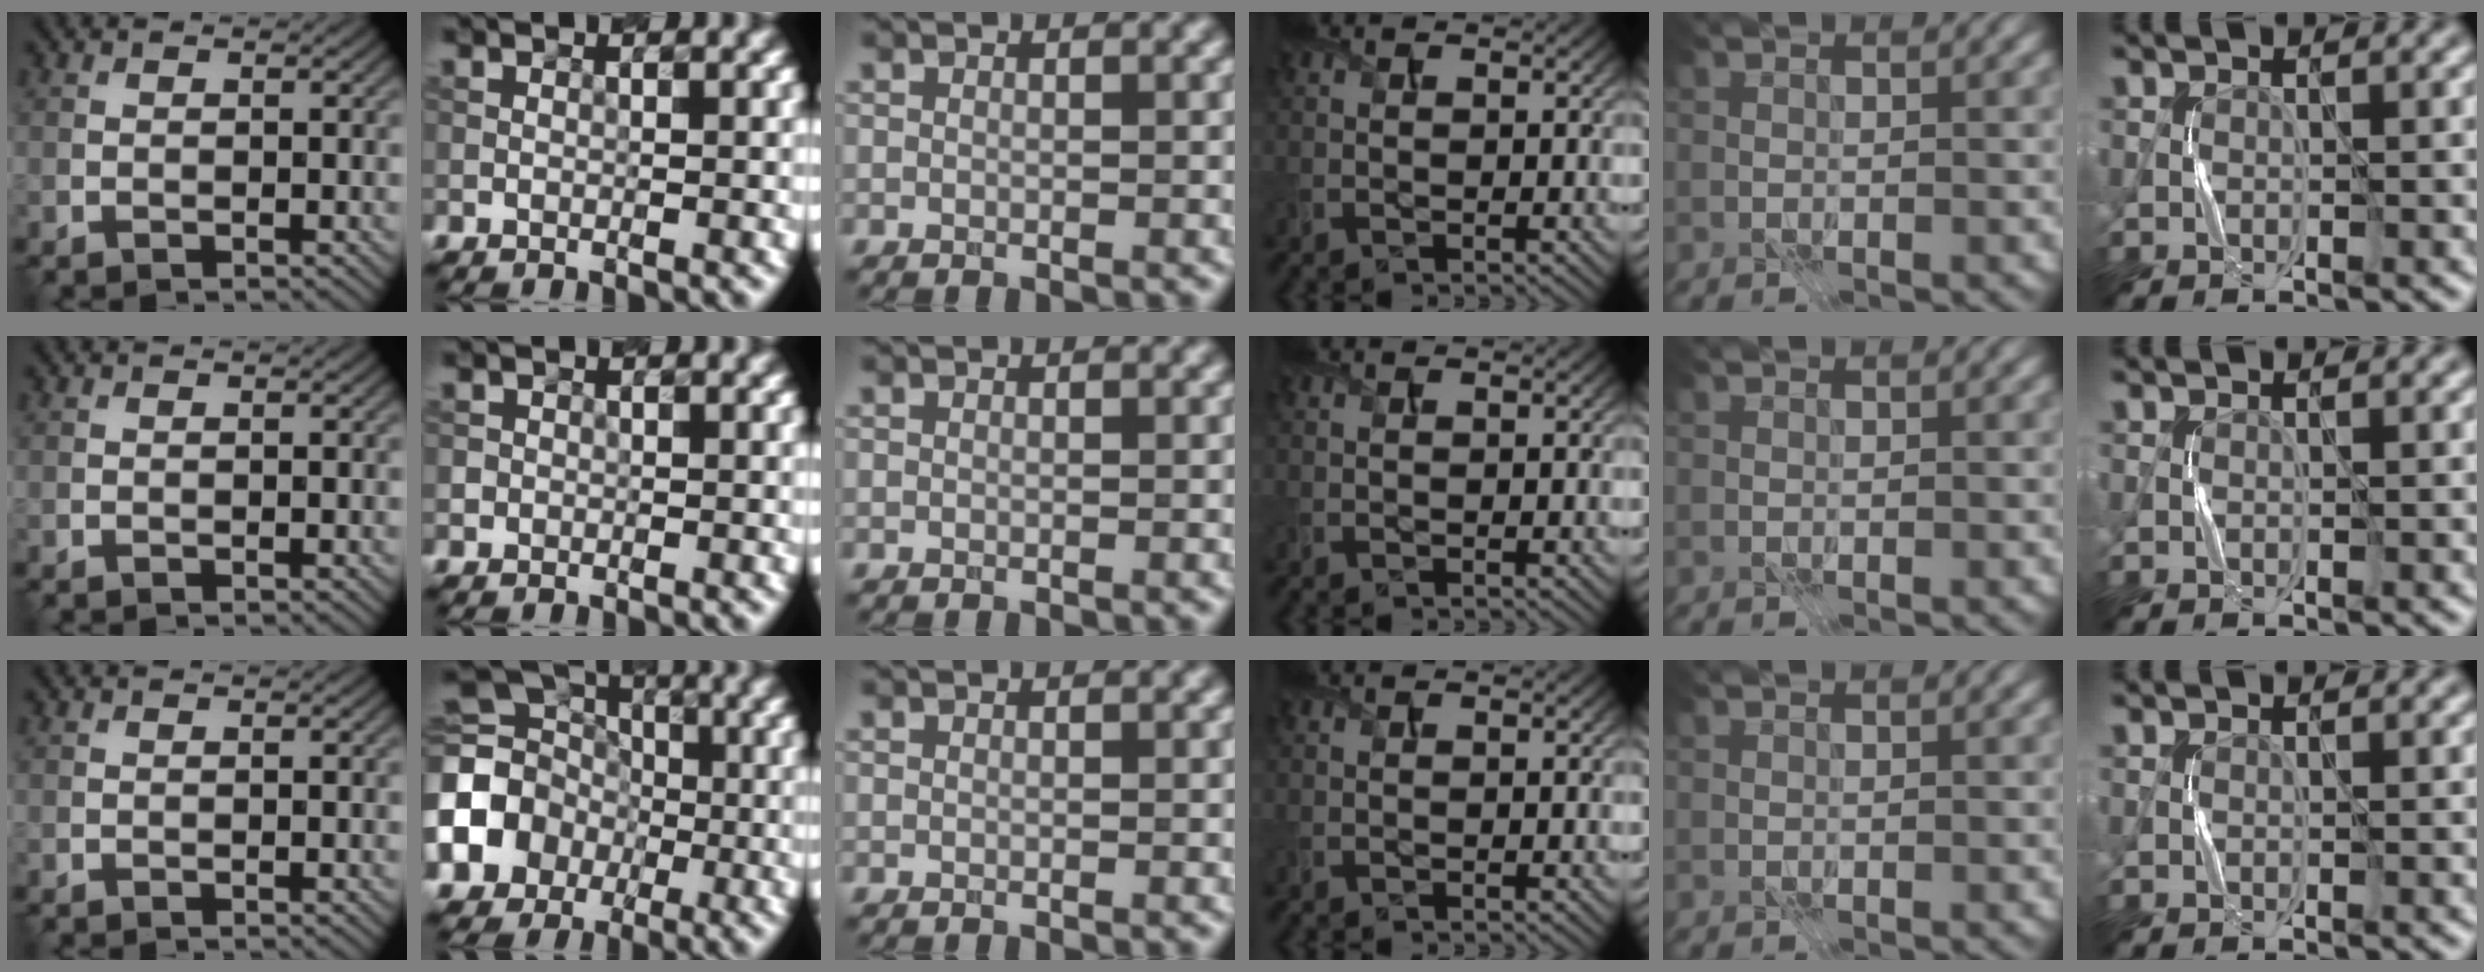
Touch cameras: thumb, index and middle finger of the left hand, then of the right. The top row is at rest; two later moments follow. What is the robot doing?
{"motion": "press", "object": "sticker"}